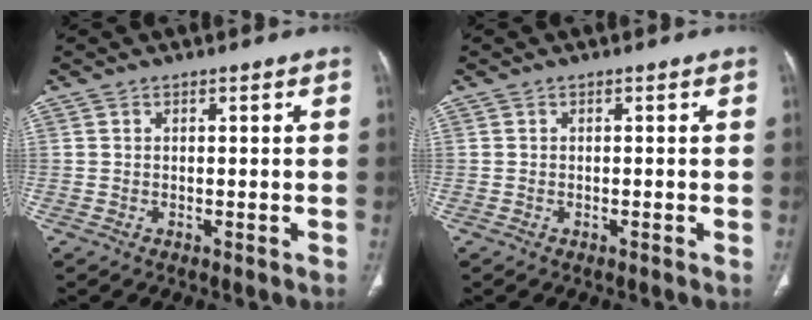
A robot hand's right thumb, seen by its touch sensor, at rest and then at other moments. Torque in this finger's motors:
{"motor_torque": [0.27, 0.05, 0.22, 0.06, 0.04]}